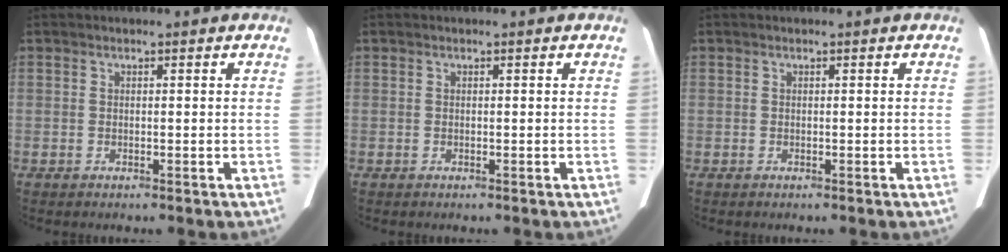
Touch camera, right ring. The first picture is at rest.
{"total": 0.0}
{"total": 0.0}